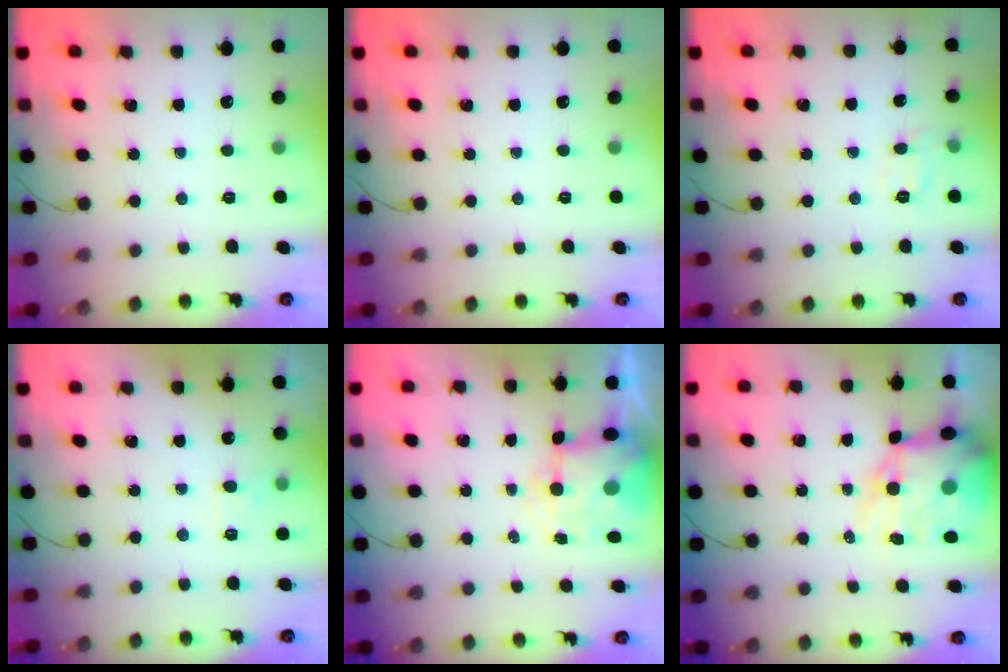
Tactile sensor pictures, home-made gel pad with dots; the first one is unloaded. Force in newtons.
{"total": 0.0}
{"total": 7.7, "press": 7.6, "slide": 1.6}
{"total": 3.2, "press": 2.8, "slide": 1.6}
{"total": 6.7, "press": 6.5, "slide": 1.7}
{"total": 15.3, "press": 14.8, "slide": 3.8}